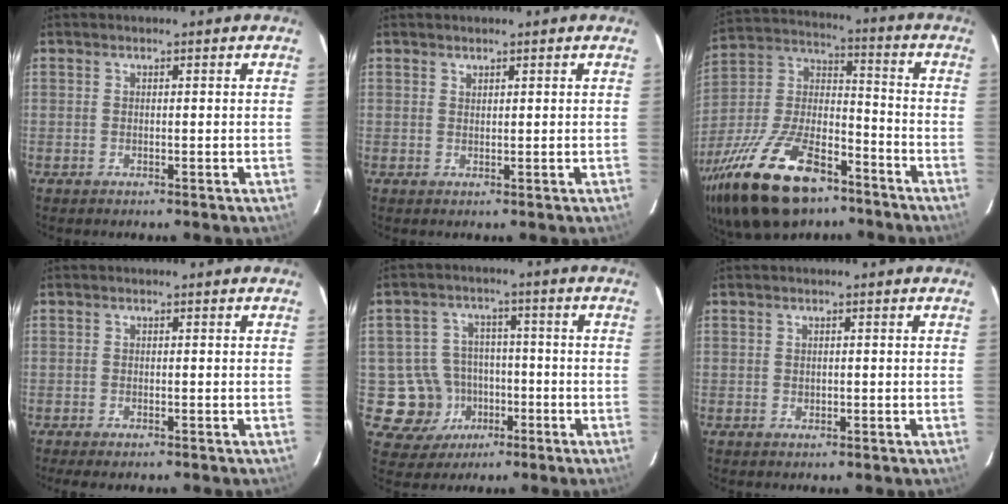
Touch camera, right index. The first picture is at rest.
{"total": 0.7, "force": [0.6, 0.2, 0.1], "torque": [-0.002, 0.001, 0.013]}
{"total": 26.2, "force": [-16.3, 11.7, 16.8], "torque": [-0.347, -0.014, -0.278]}
{"total": 1.9, "force": [-1.6, 0.4, 0.9], "torque": [-0.022, -0.008, -0.029]}
{"total": 9.3, "force": [-3.2, 8.7, 1.2], "torque": [-0.046, 0.026, -0.035]}
{"total": 0.7, "force": [0.0, 0.6, 0.4], "torque": [-0.004, 0.002, 0.002]}